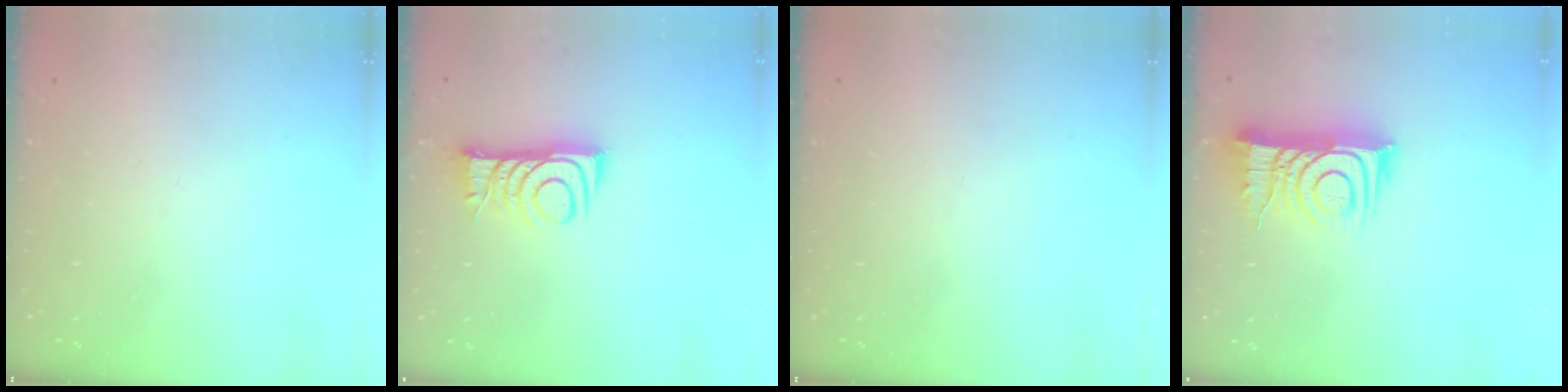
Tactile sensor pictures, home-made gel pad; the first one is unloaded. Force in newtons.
{"total": 9.0, "press": 9.0, "slide": 0.1}
{"total": 0.0}
{"total": 12.7, "press": 12.7, "slide": 0.9}